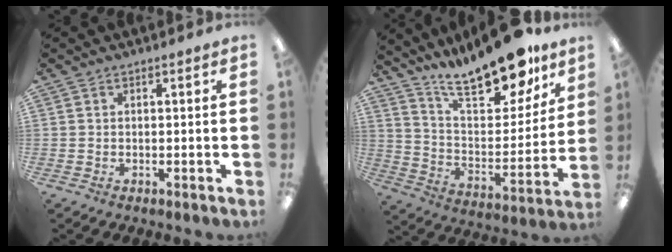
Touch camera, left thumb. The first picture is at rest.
{"total": 21.2, "force": [17.2, 6.5, 10.4], "torque": [-0.169, -0.111, 0.294]}